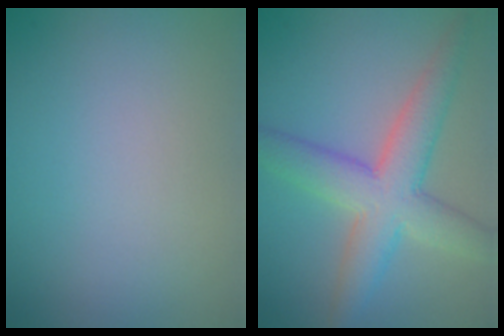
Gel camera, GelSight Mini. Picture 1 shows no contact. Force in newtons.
{"total": 7.1, "press": 7.1, "slide": 0.2}